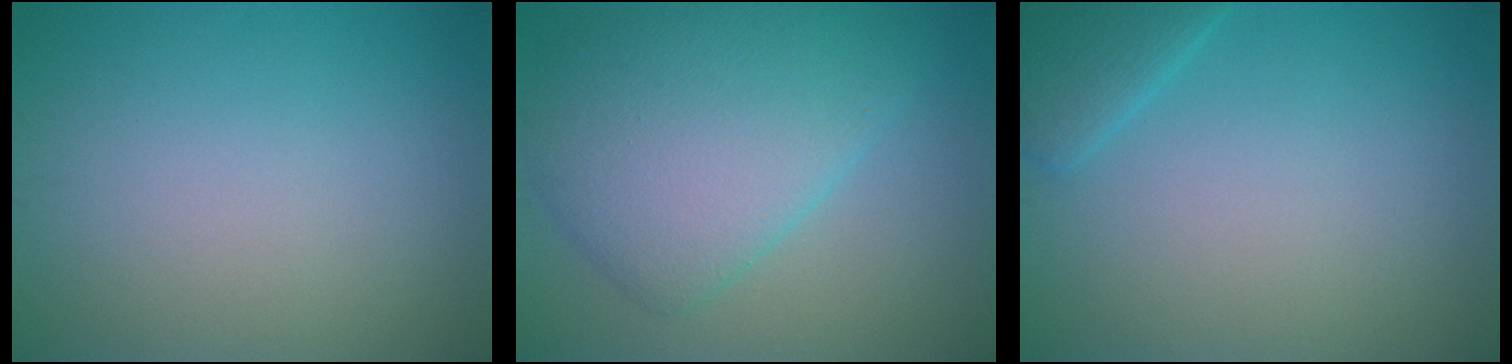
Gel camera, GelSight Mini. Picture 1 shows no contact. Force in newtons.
{"total": 7.8, "press": 7.8, "slide": 0.2}
{"total": 2.3, "press": 2.3, "slide": 0.2}